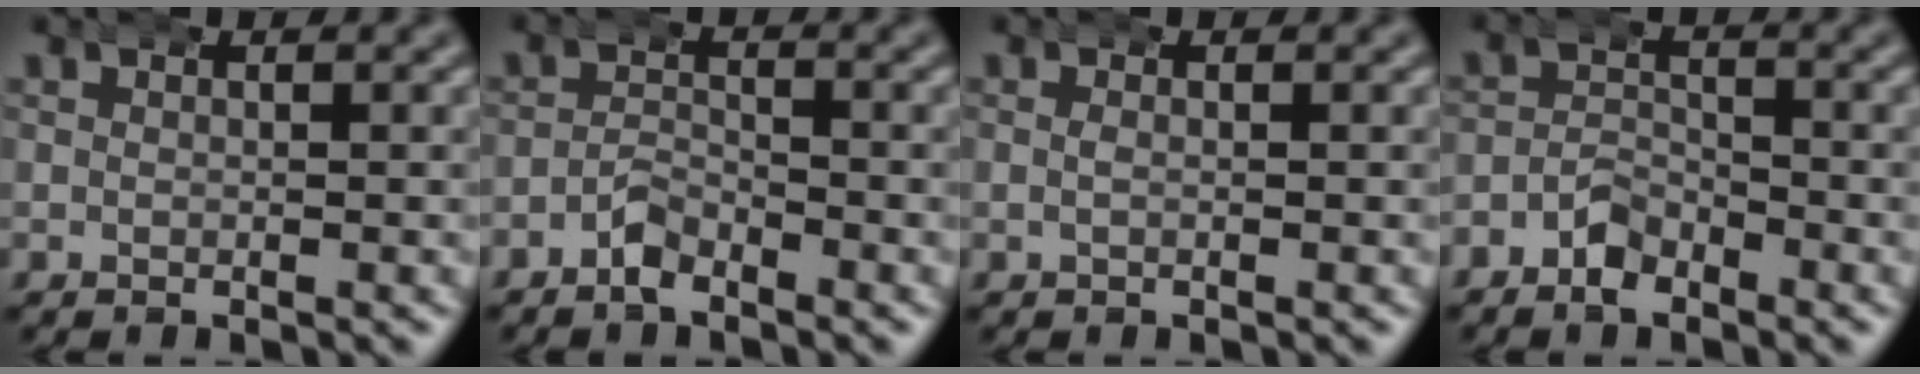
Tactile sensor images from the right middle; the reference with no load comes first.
{"total": 2.5, "force": [-2.0, 1.3, 0.7], "torque": [-0.008, 0.004, -0.044]}
{"total": 0.7, "force": [-0.1, 0.2, 0.7], "torque": [-0.014, 0.003, -0.004]}
{"total": 3.3, "force": [-2.5, 2.1, 0.8], "torque": [-0.010, 0.004, -0.053]}